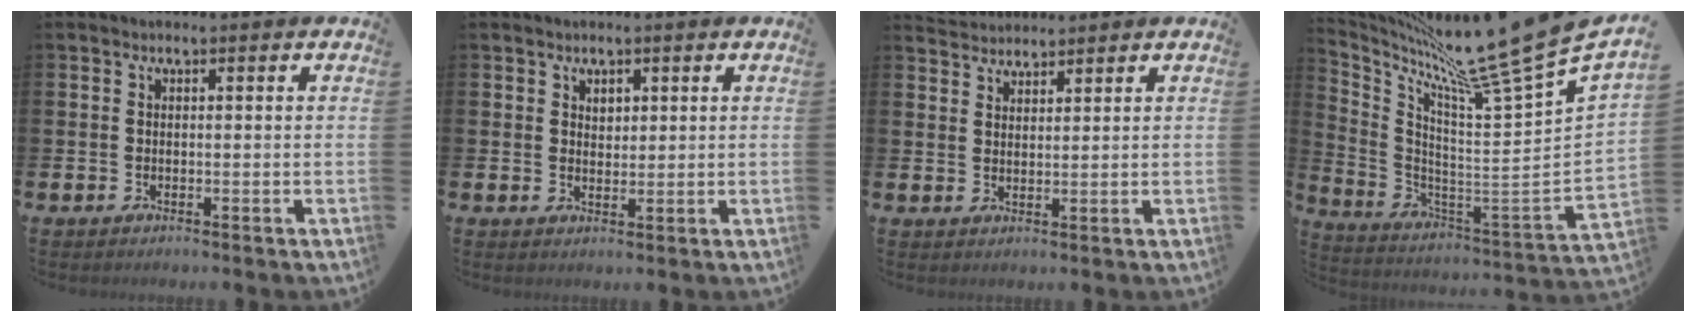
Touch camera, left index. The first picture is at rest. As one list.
[{"total": 1.6, "force": [1.3, 0.9, 0.2], "torque": [0.003, -0.001, 0.024]}, {"total": 2.7, "force": [2.7, 0.3, -0.3], "torque": [-0.002, -0.010, 0.051]}, {"total": 12.6, "force": [11.4, -0.2, 5.5], "torque": [-0.113, -0.108, 0.174]}]